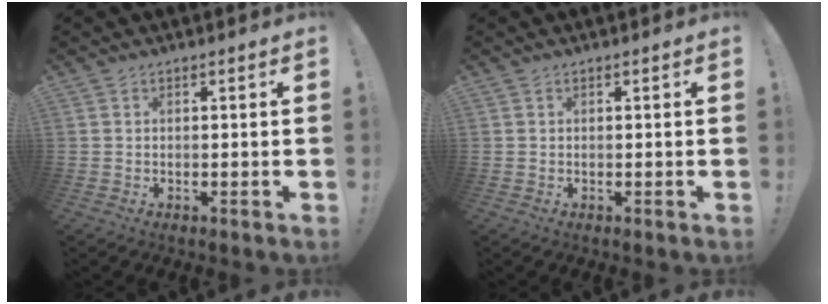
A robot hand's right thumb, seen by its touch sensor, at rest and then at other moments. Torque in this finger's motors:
{"motor_torque": [-0.01, 0.01, -0.01, 0.00, 0.00]}